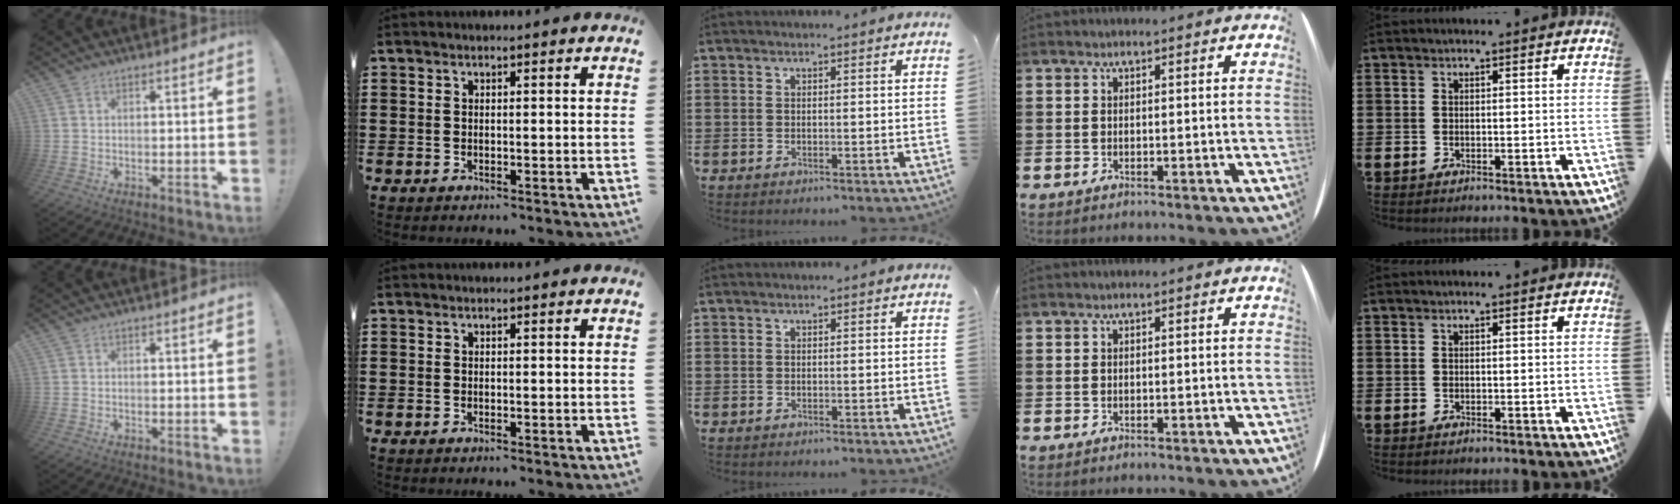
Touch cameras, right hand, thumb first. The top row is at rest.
{}